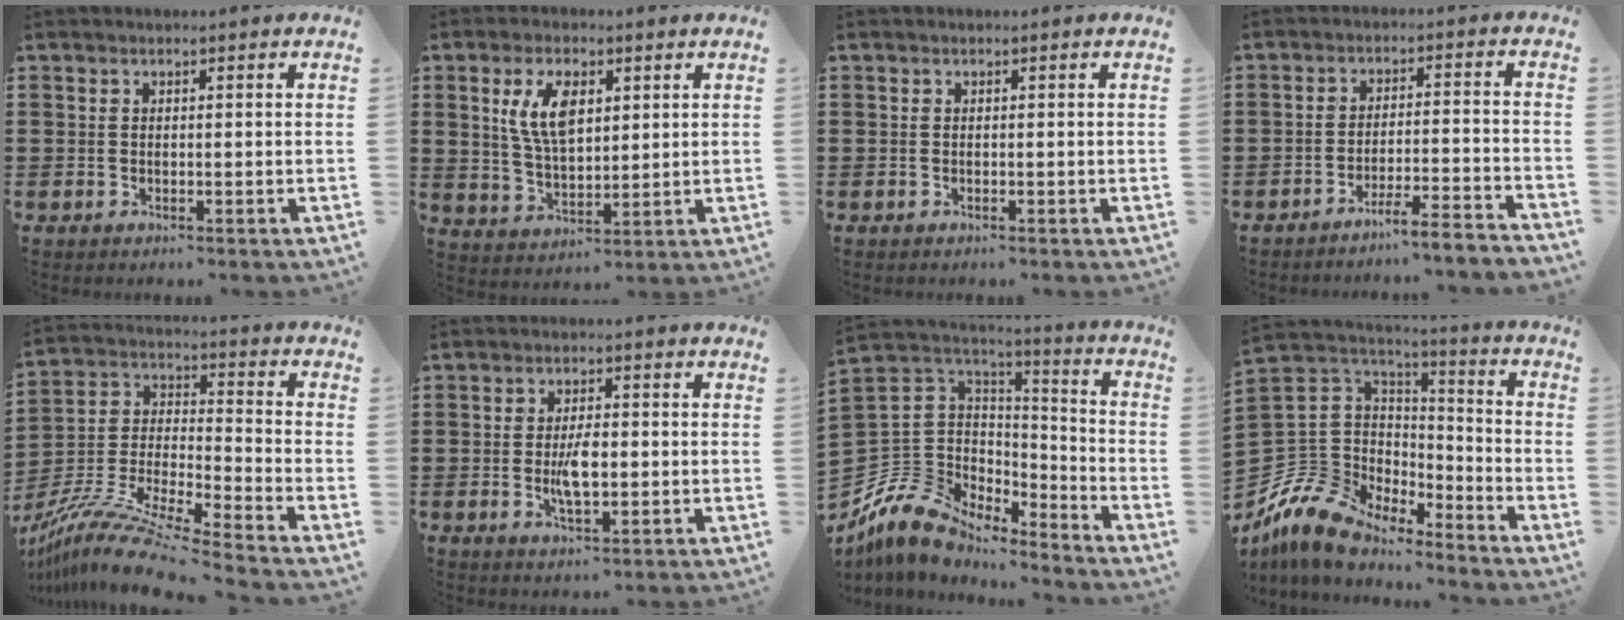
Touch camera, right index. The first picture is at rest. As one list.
[{"total": 7.9, "force": [2.7, 3.9, 6.4], "torque": [-0.128, 0.008, 0.046]}, {"total": 0.0}, {"total": 4.8, "force": [-4.4, -0.7, 1.8], "torque": [-0.029, -0.013, -0.085]}, {"total": 10.8, "force": [-9.6, -0.3, 5.0], "torque": [-0.113, -0.007, -0.200]}, {"total": 4.8, "force": [-0.5, 1.9, 4.4], "torque": [-0.086, -0.007, -0.014]}, {"total": 10.3, "force": [-6.5, 7.5, 2.7], "torque": [-0.101, 0.005, -0.127]}, {"total": 10.5, "force": [-7.7, 6.8, 2.4], "torque": [-0.101, 0.001, -0.154]}]